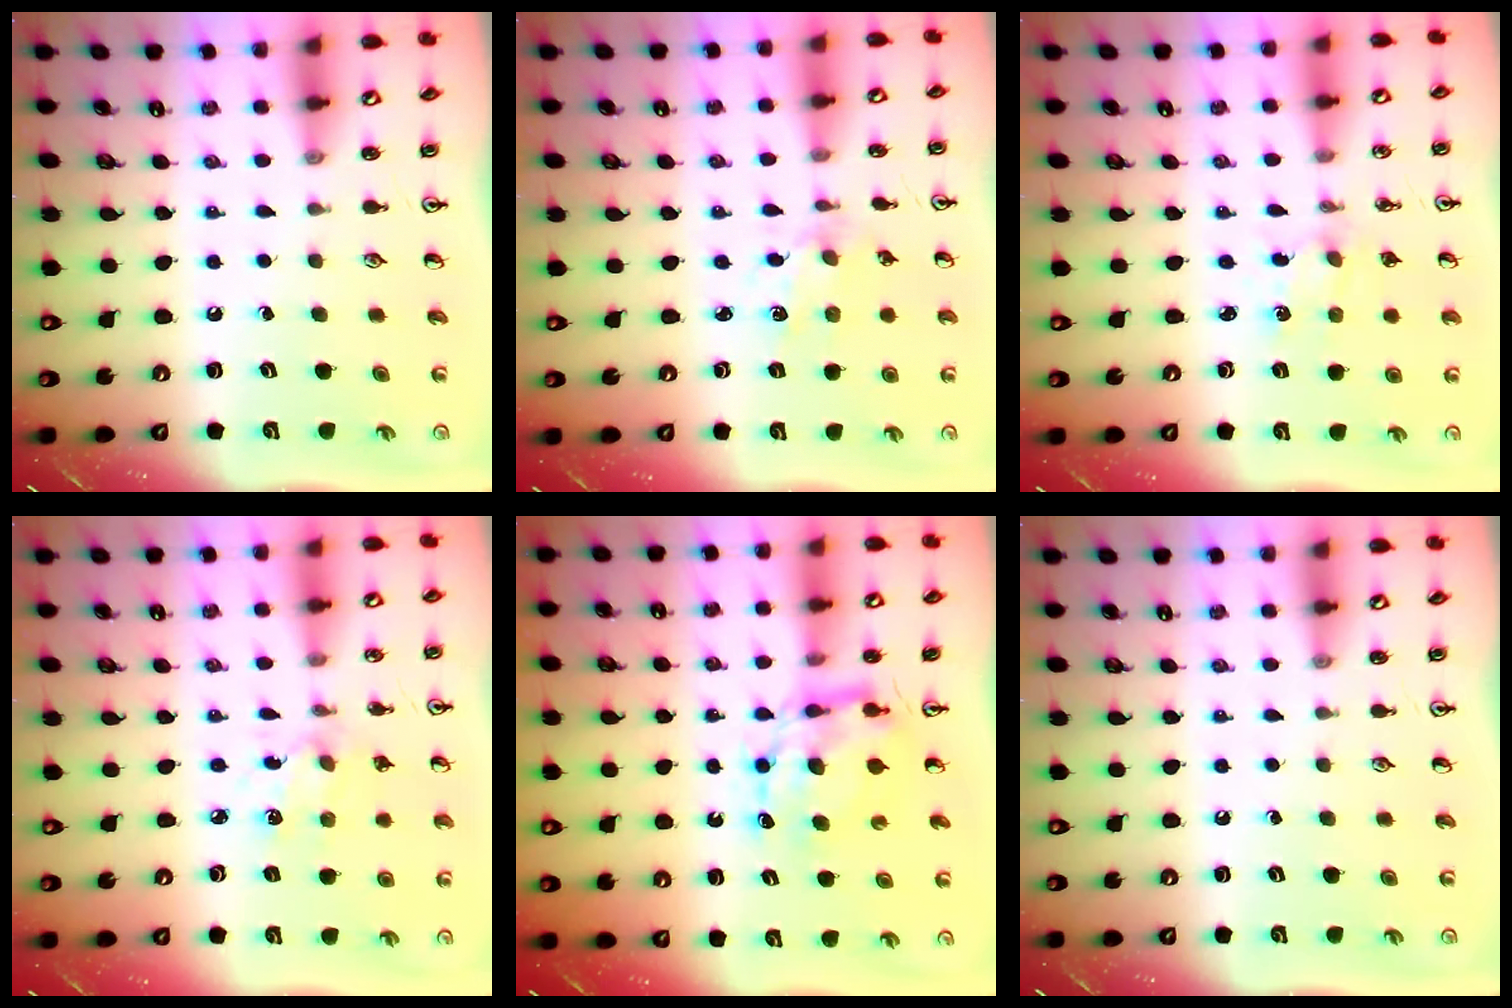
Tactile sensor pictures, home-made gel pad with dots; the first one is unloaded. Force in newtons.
{"total": 2.0, "press": 2.0, "slide": 0.3}
{"total": 1.9, "press": 1.9, "slide": 0.3}
{"total": 2.5, "press": 2.4, "slide": 0.7}
{"total": 8.4, "press": 8.4, "slide": 0.6}
{"total": 0.0}